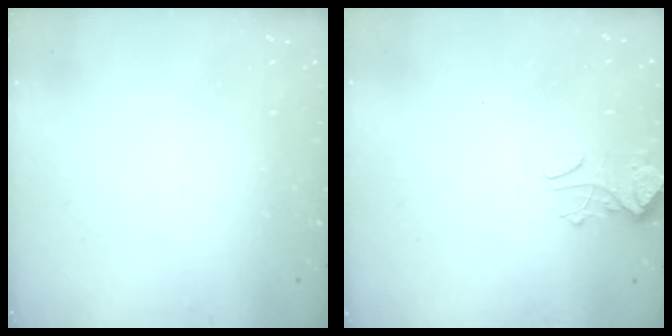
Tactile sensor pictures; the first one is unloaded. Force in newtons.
{"total": 2.1, "press": 2.1, "slide": 0.5}